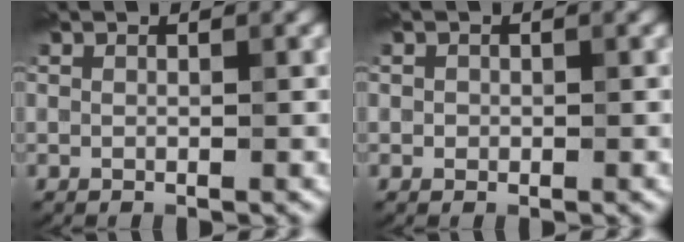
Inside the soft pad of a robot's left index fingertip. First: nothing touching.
{"total": 0.6, "force": [0.0, 0.6, 0.1], "torque": [0.001, -0.003, -0.001]}